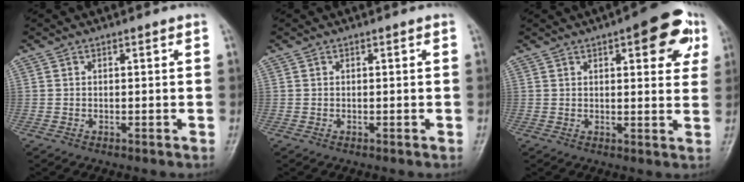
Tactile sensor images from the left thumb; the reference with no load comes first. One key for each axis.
{"total": 0.0}
{"total": 11.5, "fx": 5.2, "fy": 4.4, "fz": 9.2, "tx": -0.075, "ty": -0.008, "tz": 0.055}